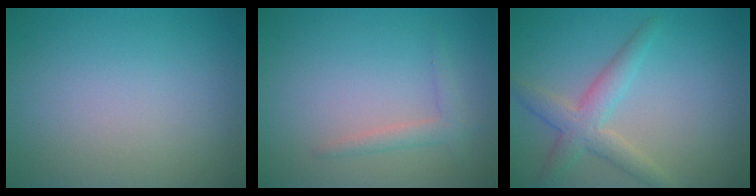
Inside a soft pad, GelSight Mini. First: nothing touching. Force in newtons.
{"total": 1.6, "press": 1.6, "slide": 0.0}
{"total": 3.5, "press": 3.5, "slide": 0.2}